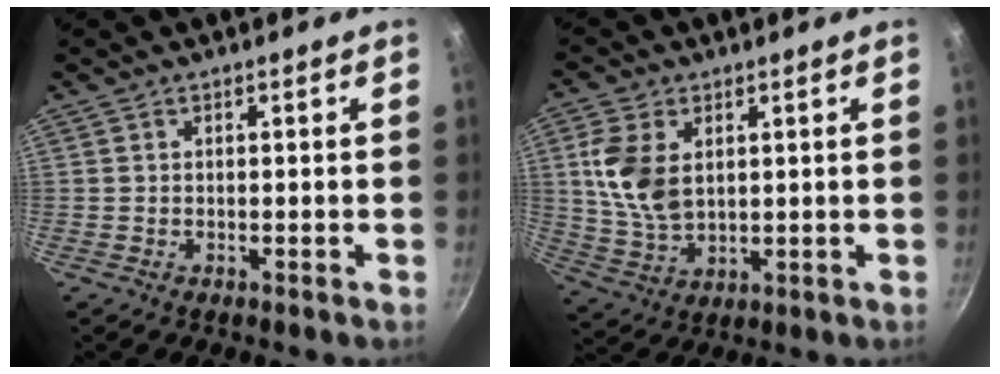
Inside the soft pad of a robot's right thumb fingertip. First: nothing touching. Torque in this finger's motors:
{"motor_torque": [0.39, 0.46, 1.14, 0.23, 0.16]}